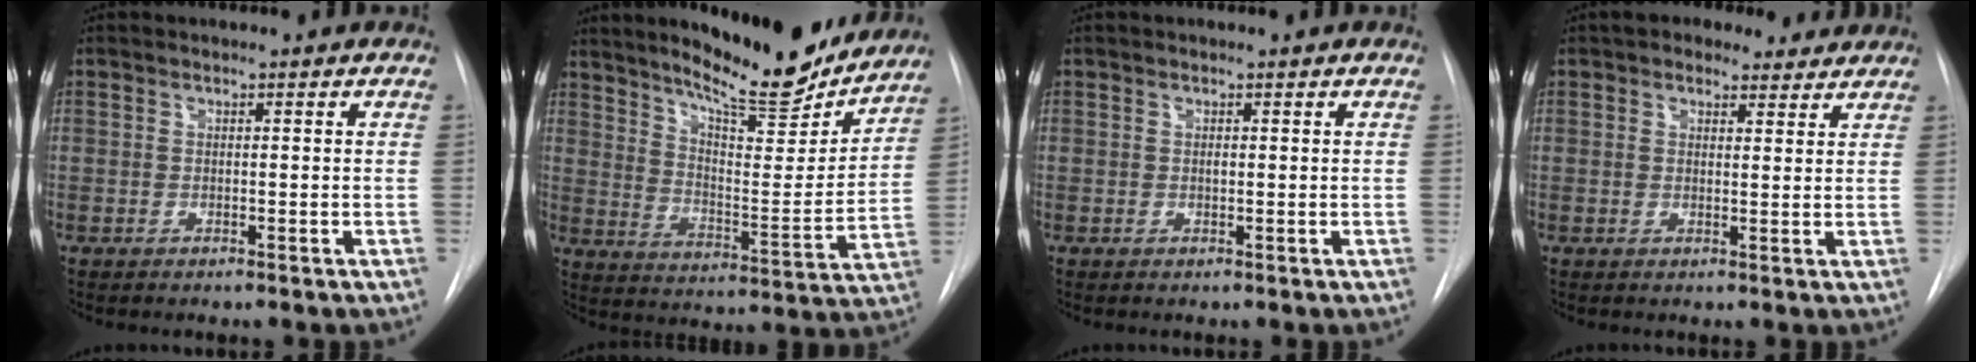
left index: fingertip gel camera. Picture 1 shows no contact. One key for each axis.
{"total": 17.2, "fx": 15.0, "fy": 2.8, "fz": 7.9, "tx": -0.115, "ty": -0.042, "tz": 0.216}
{"total": 0.7, "fx": -0.6, "fy": 0.2, "fz": 0.2, "tx": -0.004, "ty": -0.005, "tz": -0.013}
{"total": 5.4, "fx": 4.2, "fy": 3.0, "fz": 1.7, "tx": -0.012, "ty": 0.011, "tz": 0.050}